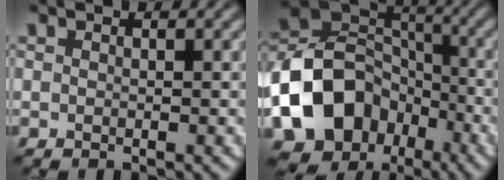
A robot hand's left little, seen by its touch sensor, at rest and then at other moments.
{"total": 12.9, "force": [-5.3, 9.9, 6.4], "torque": [-0.151, -0.004, -0.099]}